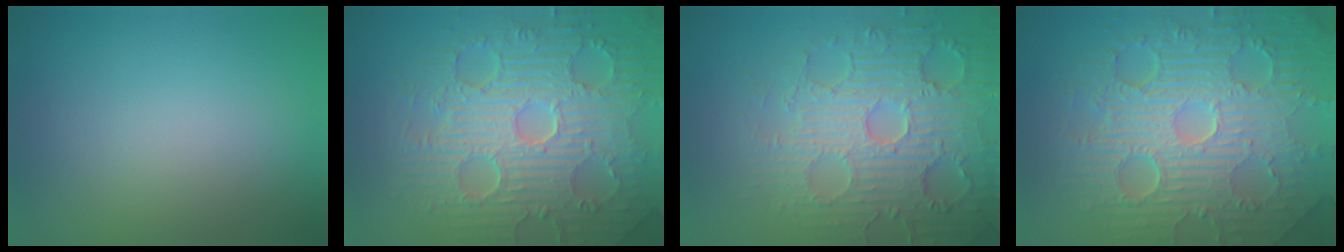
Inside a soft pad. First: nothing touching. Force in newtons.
{"total": 10.1, "press": 7.0, "slide": 7.3}
{"total": 6.8, "press": 5.8, "slide": 3.5}
{"total": 11.7, "press": 7.4, "slide": 9.0}